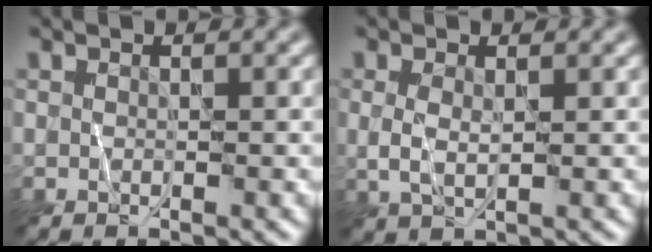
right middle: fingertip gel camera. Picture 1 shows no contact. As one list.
[{"total": 1.4, "force": [0.4, 0.5, 1.2], "torque": [-0.034, -0.002, 0.009]}]